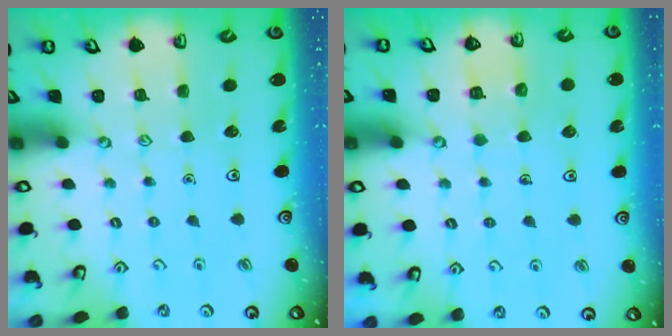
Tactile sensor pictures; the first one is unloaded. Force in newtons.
{"total": 4.8, "press": 4.8, "slide": 0.4}